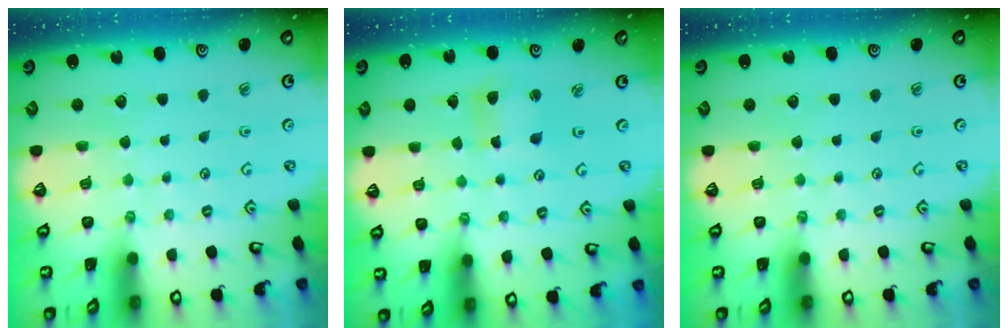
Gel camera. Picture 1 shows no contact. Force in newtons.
{"total": 3.9, "press": 3.9, "slide": 0.4}
{"total": 0.0}